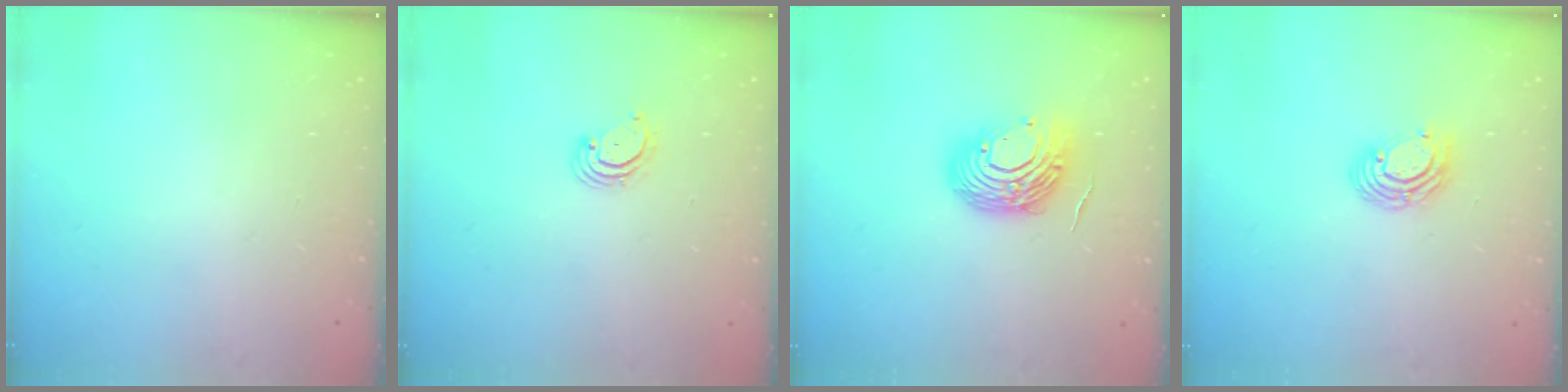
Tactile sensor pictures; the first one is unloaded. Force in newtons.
{"total": 3.1, "press": 3.1, "slide": 0.3}
{"total": 13.3, "press": 13.1, "slide": 2.1}
{"total": 7.0, "press": 6.9, "slide": 0.8}